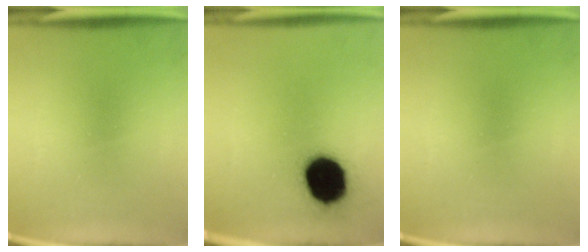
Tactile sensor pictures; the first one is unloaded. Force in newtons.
{"total": 16.6}
{"total": 0.0}